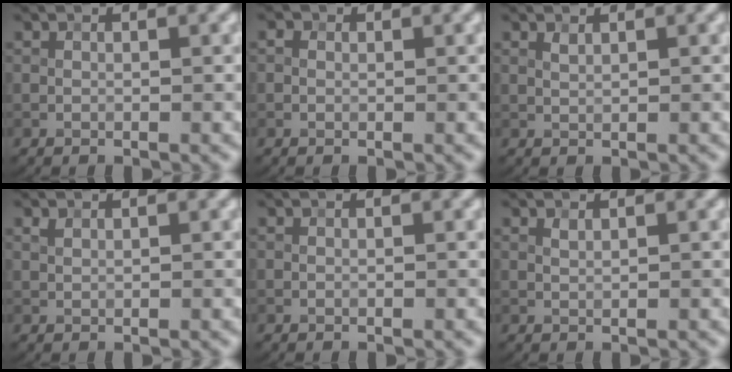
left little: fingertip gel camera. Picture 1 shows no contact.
{"total": 0.6, "force": [0.1, 0.5, 0.2], "torque": [-0.001, -0.004, -0.003]}
{"total": 0.6, "force": [0.4, 0.2, 0.4], "torque": [-0.012, -0.001, 0.010]}
{"total": 0.7, "force": [0.5, 0.3, 0.3], "torque": [-0.011, 0.001, 0.011]}
{"total": 0.0}
{"total": 0.6, "force": [0.4, 0.2, 0.4], "torque": [-0.011, 0.000, 0.009]}